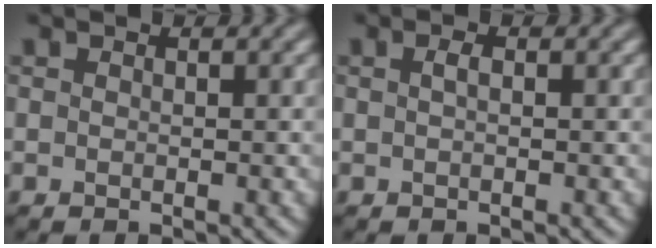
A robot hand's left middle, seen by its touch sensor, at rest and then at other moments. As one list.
[{"total": 0.8, "force": [0.2, 0.3, 0.8], "torque": [-0.017, 0.004, 0.003]}]